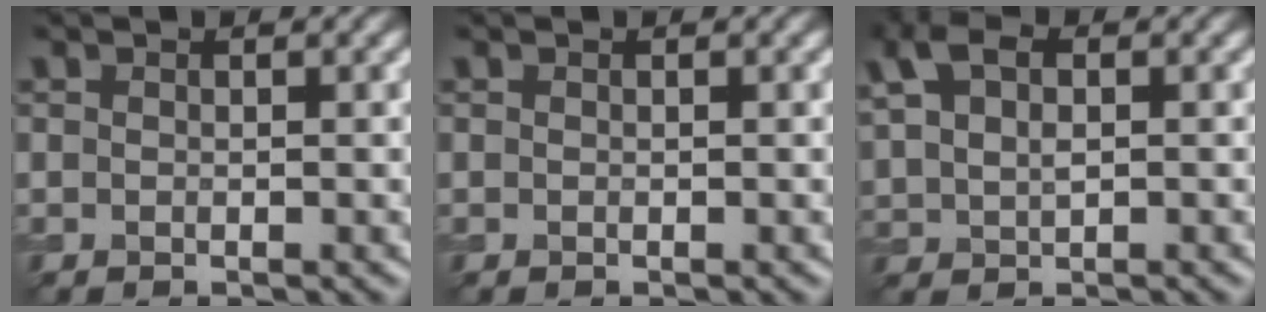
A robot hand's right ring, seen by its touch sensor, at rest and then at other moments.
{"total": 0.0}
{"total": 4.5, "force": [1.9, 2.6, 3.2], "torque": [-0.070, 0.009, 0.034]}